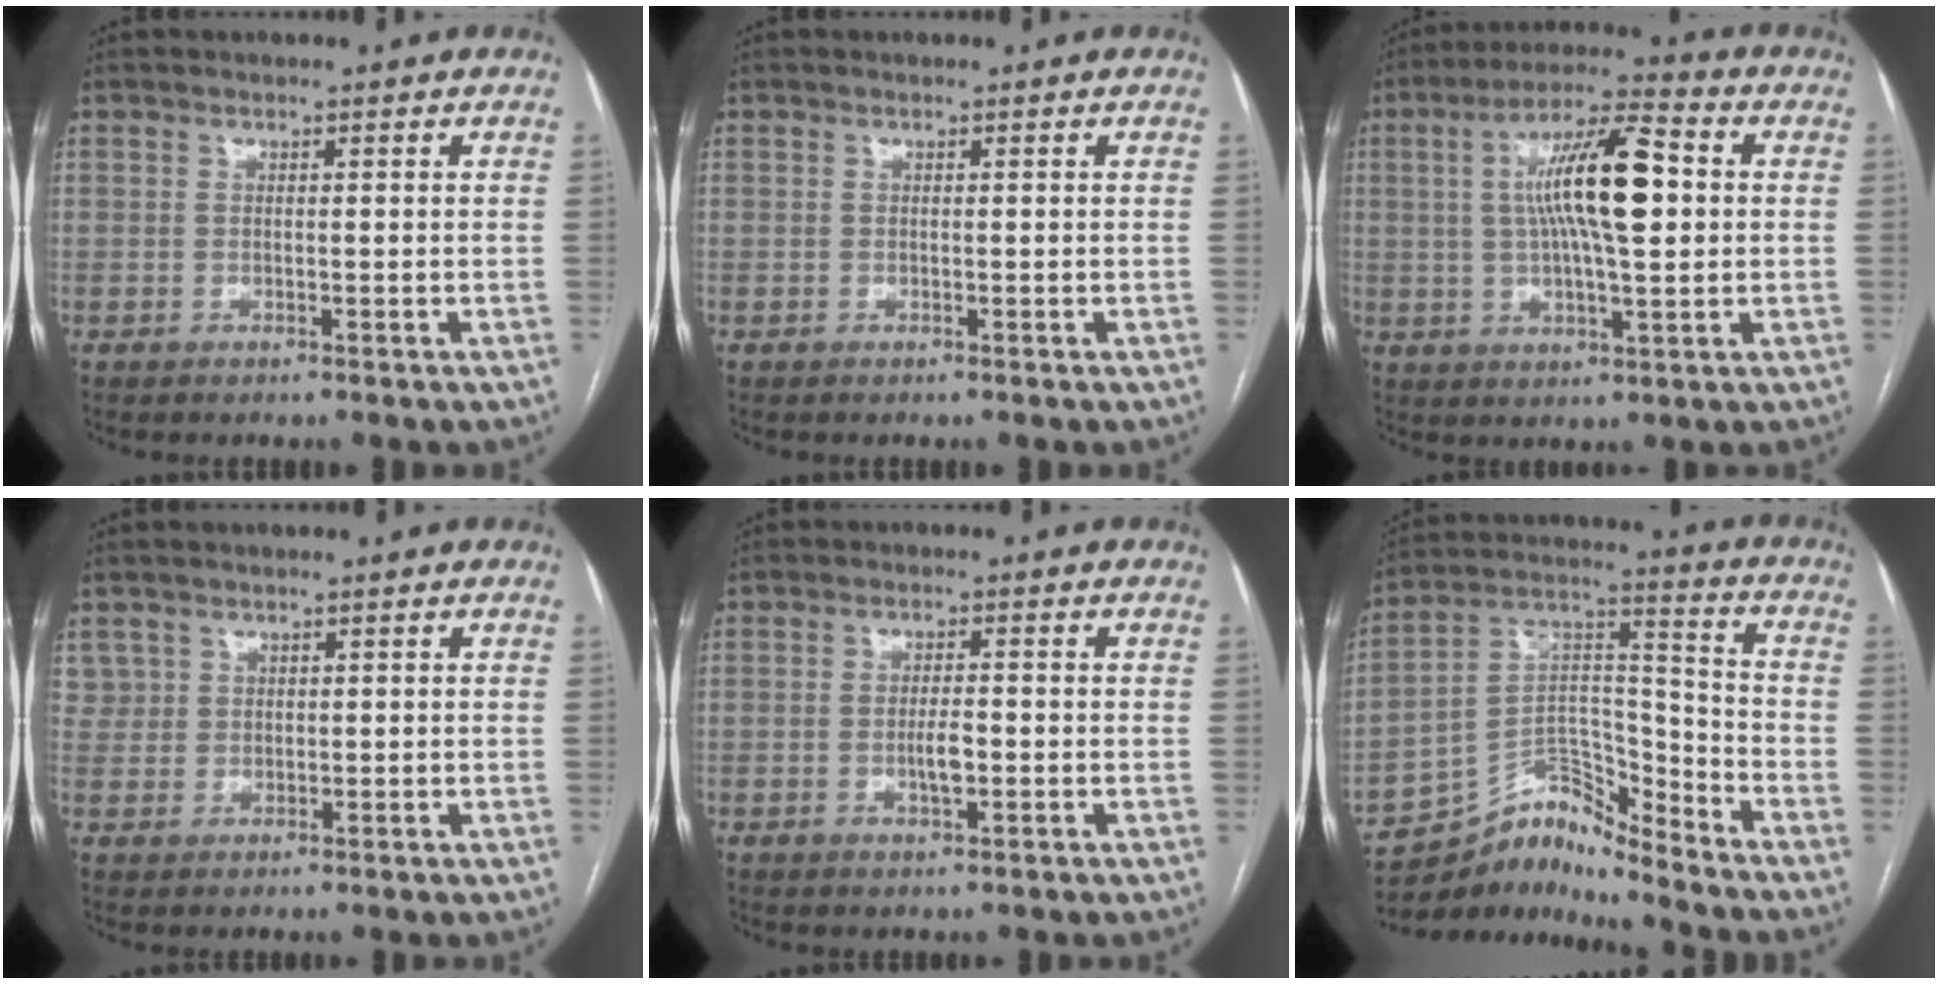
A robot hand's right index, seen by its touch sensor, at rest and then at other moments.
{"total": 0.0}
{"total": 13.8, "force": [1.8, 2.7, 13.4], "torque": [-0.239, 0.024, 0.026]}
{"total": 2.6, "force": [1.3, 2.2, -0.2], "torque": [0.021, 0.007, 0.021]}
{"total": 3.1, "force": [-0.7, 0.9, 2.9], "torque": [-0.053, 0.000, -0.010]}
{"total": 10.0, "force": [-9.9, 1.2, 0.3], "torque": [0.000, 0.070, -0.185]}